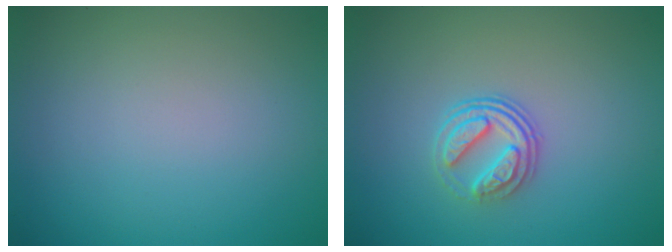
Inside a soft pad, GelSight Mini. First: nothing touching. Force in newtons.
{"total": 3.1, "press": 2.6, "slide": 1.7}